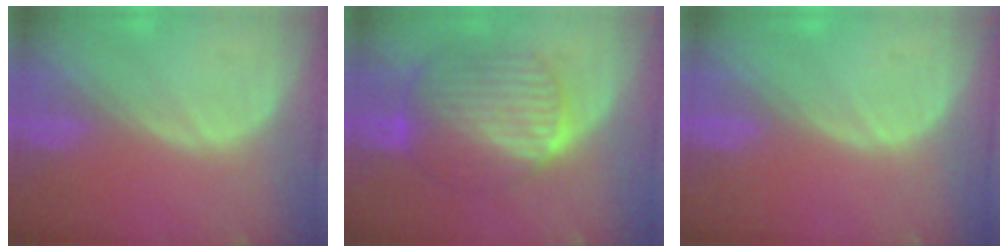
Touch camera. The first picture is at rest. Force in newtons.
{"total": 10.2, "press": 10.2, "slide": 0.8}
{"total": 0.5, "press": 0.1, "slide": 0.5}